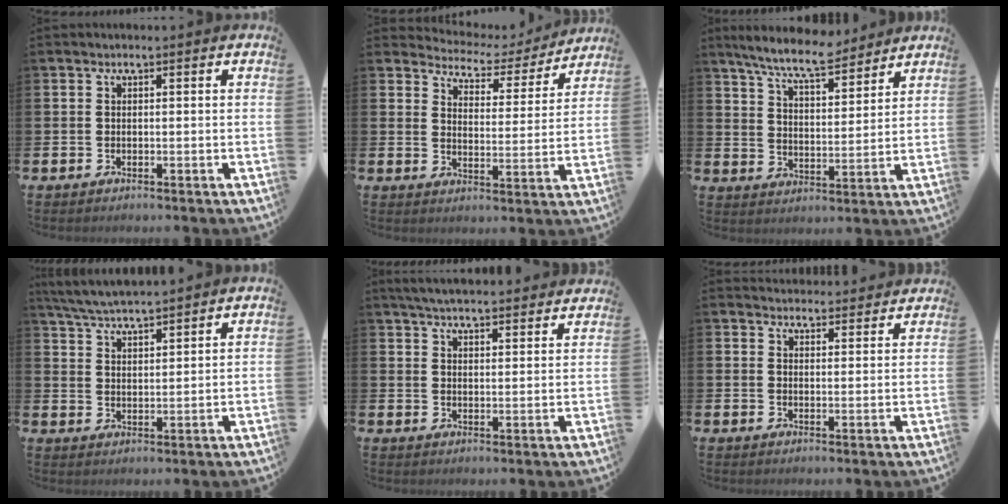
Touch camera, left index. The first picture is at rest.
{"total": 4.1, "force": [3.8, 1.4, 0.3], "torque": [-0.026, -0.038, 0.057]}
{"total": 8.4, "force": [7.7, 1.2, 3.1], "torque": [-0.088, -0.032, 0.139]}
{"total": 5.5, "force": [5.4, 0.2, 1.0], "torque": [-0.041, -0.024, 0.098]}
{"total": 5.3, "force": [5.2, 0.4, 0.9], "torque": [-0.029, -0.026, 0.094]}
{"total": 3.8, "force": [3.7, 0.7, -0.1], "torque": [0.004, -0.024, 0.067]}